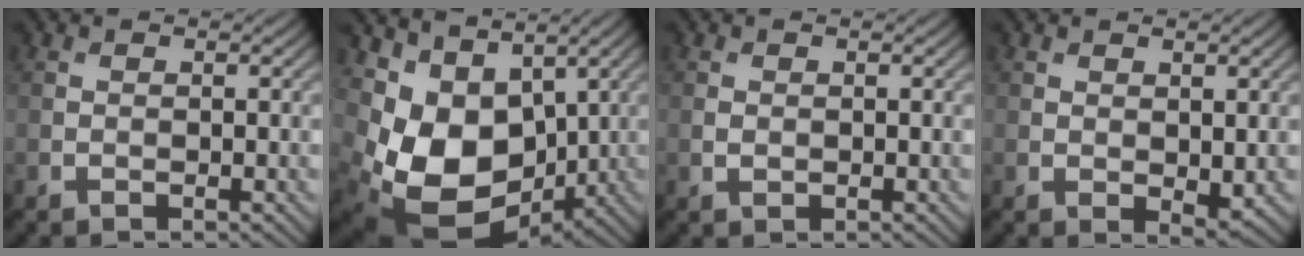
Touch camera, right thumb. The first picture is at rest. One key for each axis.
{"total": 10.8, "fx": 0.7, "fy": 8.0, "fz": 7.2, "tx": -0.176, "ty": -0.037, "tz": 0.020}
{"total": 0.9, "fx": 0.0, "fy": 0.7, "fz": 0.6, "tx": -0.014, "ty": -0.004, "tz": 0.000}
{"total": 2.0, "fx": 0.6, "fy": 1.1, "fz": 1.5, "tx": -0.027, "ty": -0.010, "tz": 0.017}